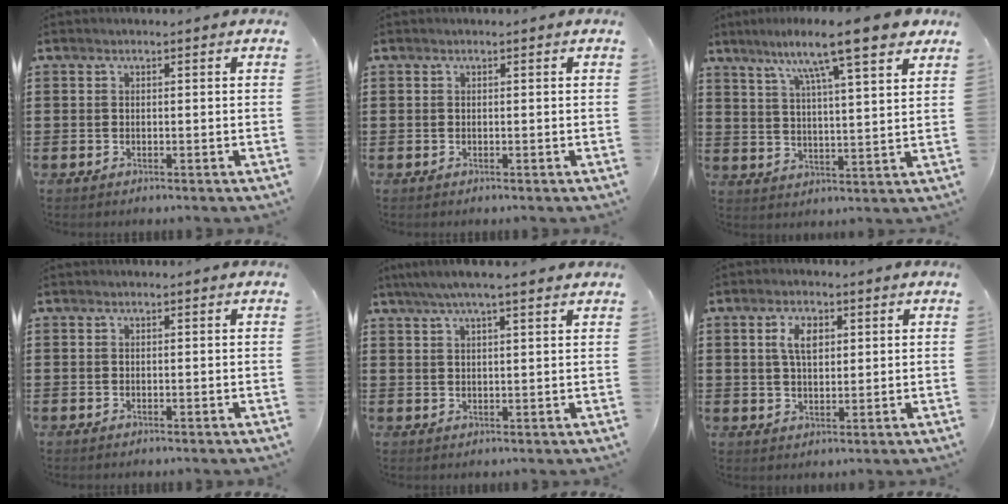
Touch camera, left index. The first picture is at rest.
{"total": 0.0}
{"total": 11.0, "force": [8.3, 0.9, 7.2], "torque": [-0.139, -0.034, 0.132]}
{"total": 0.0}
{"total": 4.6, "force": [3.5, 0.4, 3.1], "torque": [-0.066, 0.000, 0.061]}
{"total": 4.7, "force": [1.6, 2.4, 3.7], "torque": [-0.073, 0.009, 0.025]}